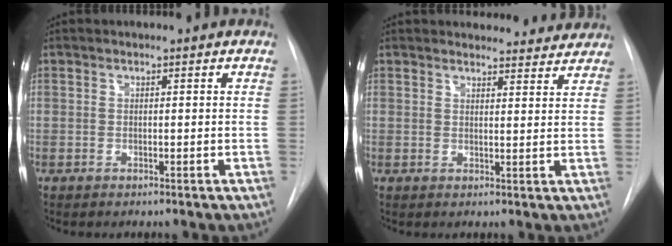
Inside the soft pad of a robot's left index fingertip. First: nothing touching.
{"total": 9.4, "force": [9.1, 2.2, 0.9], "torque": [0.014, -0.004, 0.091]}